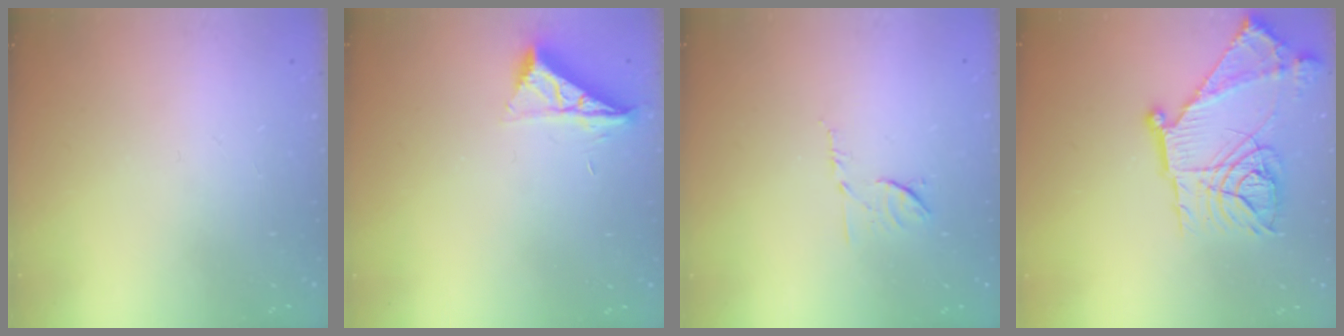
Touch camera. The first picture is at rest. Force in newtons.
{"total": 7.7, "press": 7.7, "slide": 0.3}
{"total": 6.6, "press": 6.5, "slide": 0.9}
{"total": 22.2, "press": 22.1, "slide": 2.3}